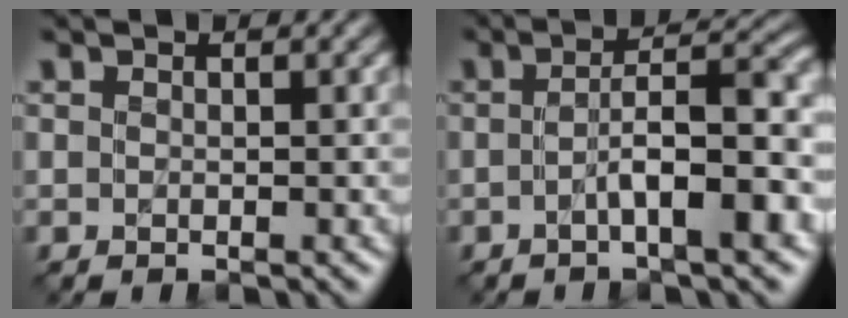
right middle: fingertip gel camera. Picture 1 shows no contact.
{"total": 7.3, "force": [-1.4, 1.7, 6.9], "torque": [-0.091, 0.017, -0.032]}